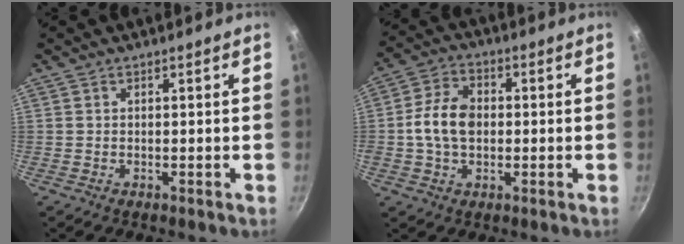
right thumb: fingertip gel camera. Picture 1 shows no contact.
{"total": 9.1, "force": [-0.3, 6.2, 6.6], "torque": [-0.114, 0.021, -0.017]}